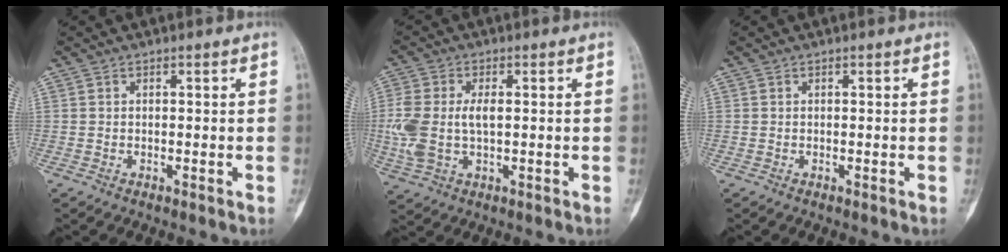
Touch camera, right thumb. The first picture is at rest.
{"total": 10.0, "force": [0.2, 5.8, 8.1], "torque": [-0.202, 0.007, 0.012]}
{"total": 0.0}